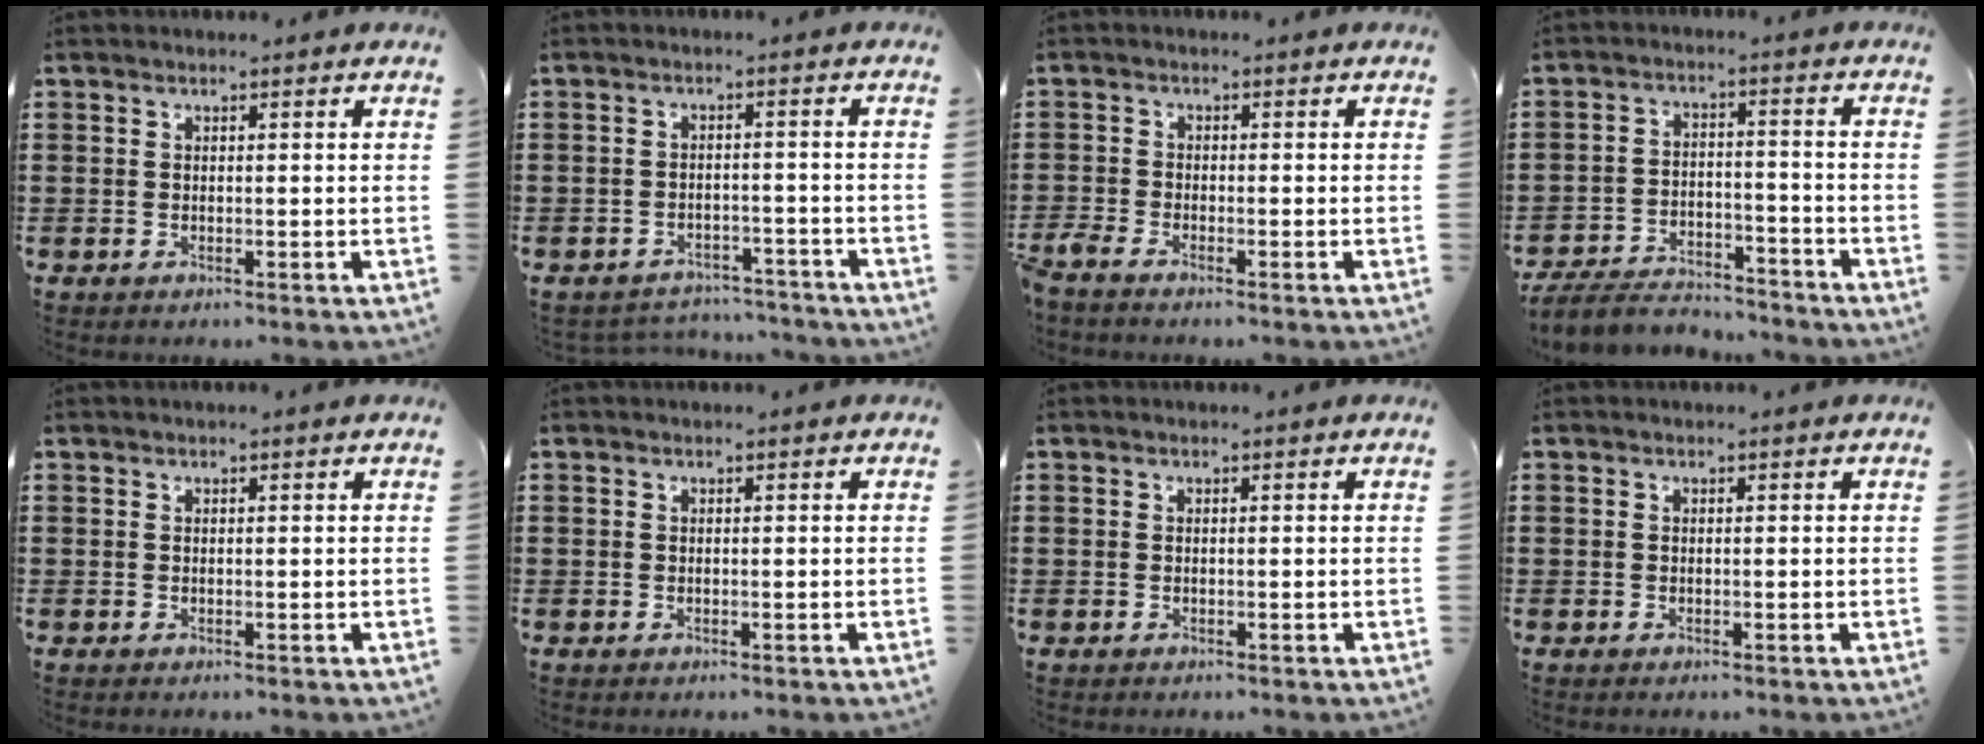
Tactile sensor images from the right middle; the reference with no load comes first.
{"total": 3.0, "force": [-3.0, 0.5, 0.0], "torque": [-0.007, 0.002, -0.064]}
{"total": 1.7, "force": [-1.5, 0.3, 0.8], "torque": [-0.037, -0.006, -0.037]}
{"total": 5.1, "force": [-4.9, 1.2, 1.1], "torque": [-0.032, 0.006, -0.101]}
{"total": 0.0}
{"total": 0.0}
{"total": 0.0}
{"total": 0.0}